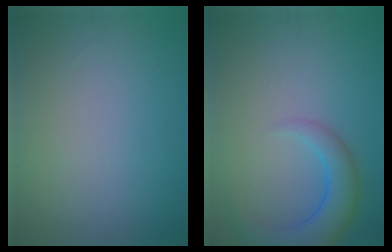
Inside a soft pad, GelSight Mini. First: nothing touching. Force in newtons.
{"total": 4.6, "press": 4.6, "slide": 0.4}